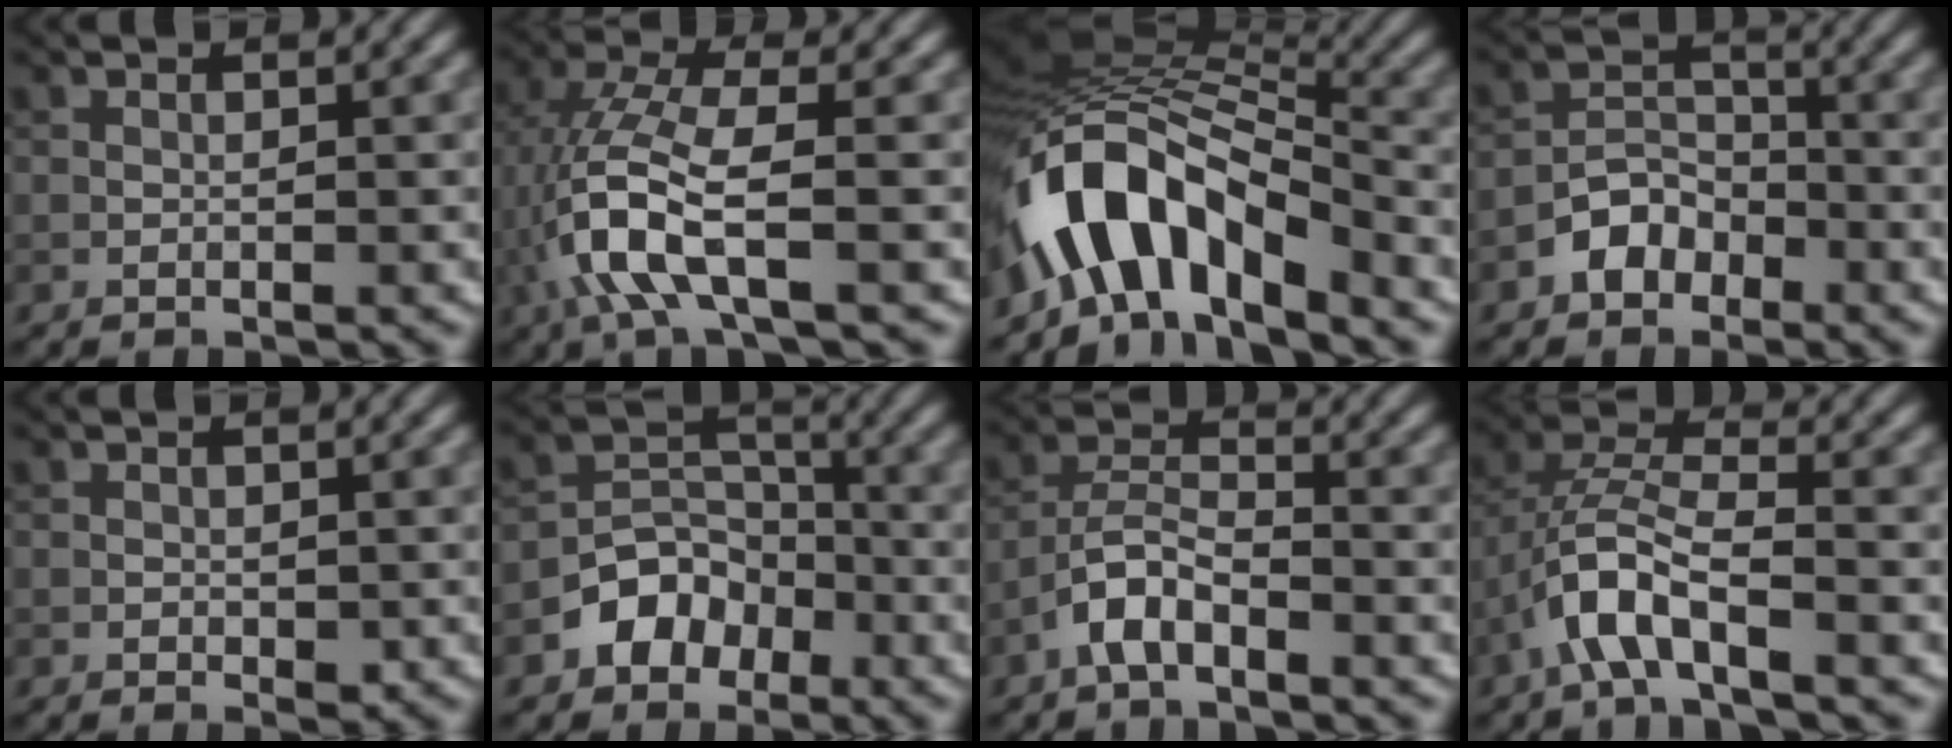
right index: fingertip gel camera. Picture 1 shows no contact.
{"total": 6.3, "force": [-1.7, 2.2, 5.7], "torque": [-0.133, 0.009, -0.038]}
{"total": 9.9, "force": [-5.3, 4.4, 7.1], "torque": [-0.125, 0.013, -0.101]}
{"total": 3.1, "force": [-2.0, 2.1, 1.1], "torque": [-0.012, 0.013, -0.040]}
{"total": 0.8, "force": [-0.1, 0.6, 0.5], "torque": [-0.005, -0.003, -0.001]}
{"total": 4.3, "force": [-2.5, 3.2, 1.6], "torque": [-0.017, 0.007, -0.047]}
{"total": 3.6, "force": [-2.3, 1.4, 2.3], "torque": [-0.046, 0.013, -0.054]}
{"total": 5.1, "force": [-2.4, 1.7, 4.1], "torque": [-0.086, 0.013, -0.049]}